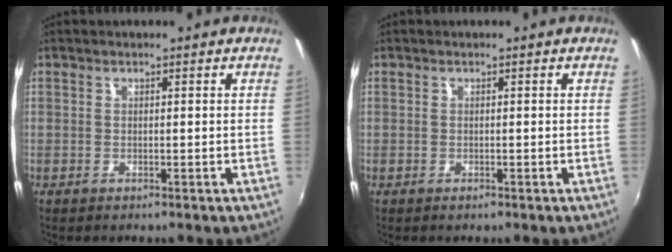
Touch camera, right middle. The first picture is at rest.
{"total": 0.6, "force": [-0.4, 0.5, 0.1], "torque": [-0.001, -0.003, -0.008]}